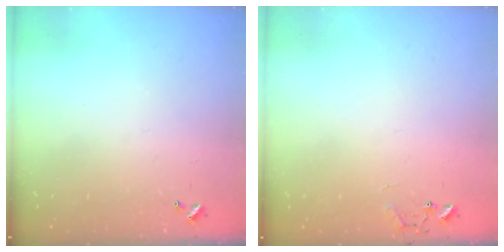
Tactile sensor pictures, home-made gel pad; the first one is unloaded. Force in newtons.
{"total": 7.4, "press": 7.4, "slide": 0.6}